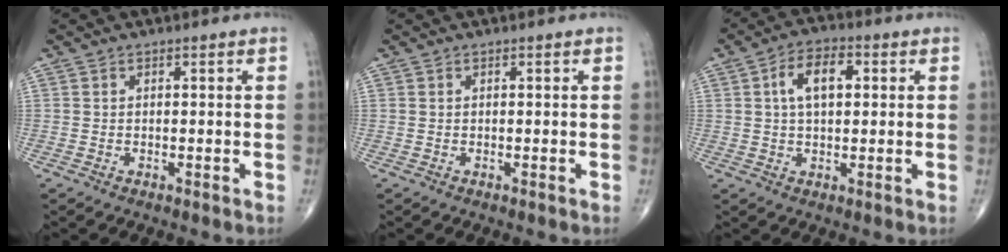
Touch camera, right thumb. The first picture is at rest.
{"total": 0.0}
{"total": 7.9, "force": [1.8, 4.4, 6.3], "torque": [-0.102, 0.012, 0.026]}